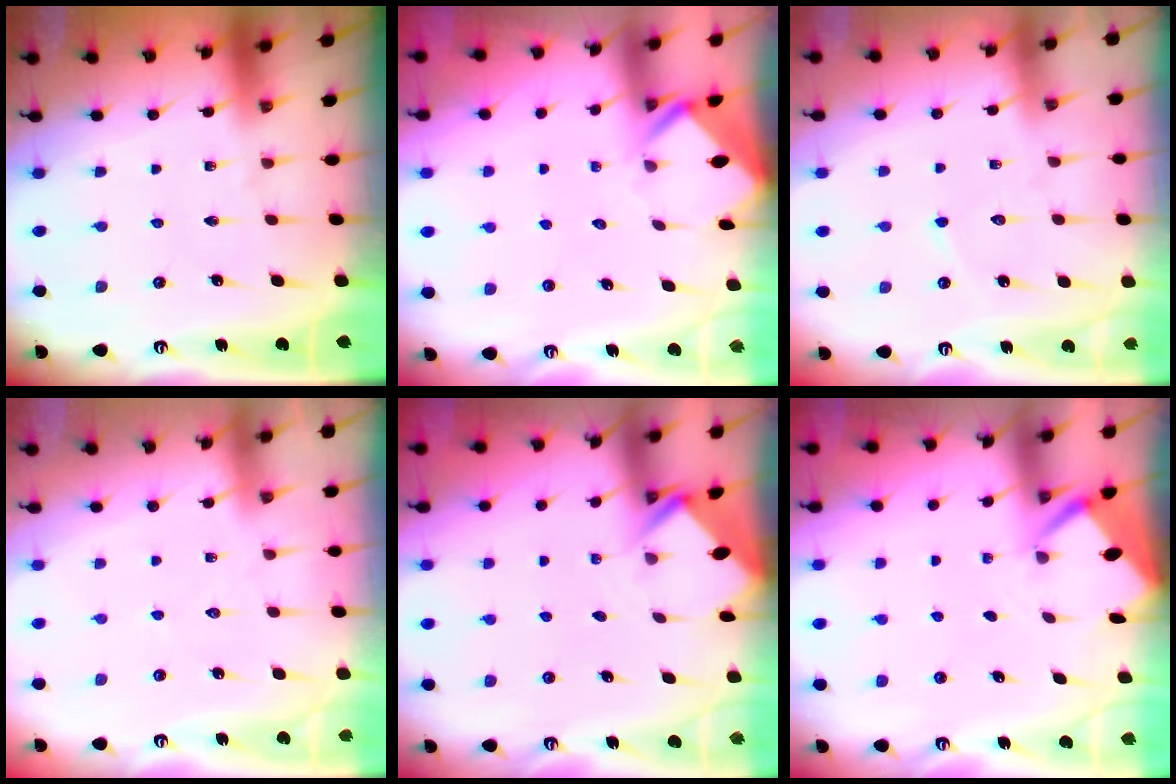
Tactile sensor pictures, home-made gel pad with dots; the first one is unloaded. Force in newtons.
{"total": 2.6, "press": 2.6, "slide": 0.1}
{"total": 4.6, "press": 4.6, "slide": 0.6}
{"total": 3.0, "press": 3.0, "slide": 0.3}
{"total": 2.6, "press": 2.6, "slide": 0.2}
{"total": 2.6, "press": 2.6, "slide": 0.0}